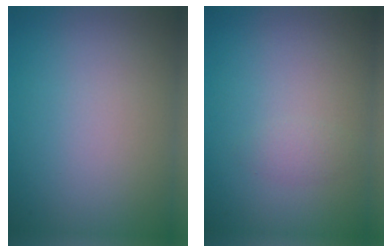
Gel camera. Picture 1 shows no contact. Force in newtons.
{"total": 0.9, "press": 0.9, "slide": 0.0}